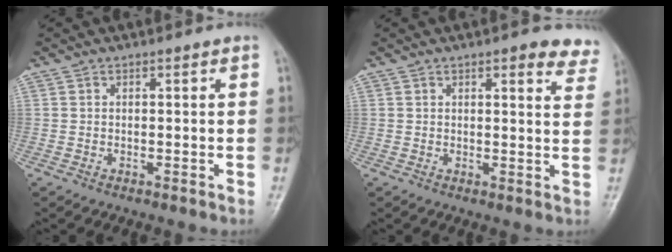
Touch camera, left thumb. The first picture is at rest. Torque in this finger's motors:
{"motor_torque": [-0.05, 0.33, 0.04, 0.09, 0.08]}